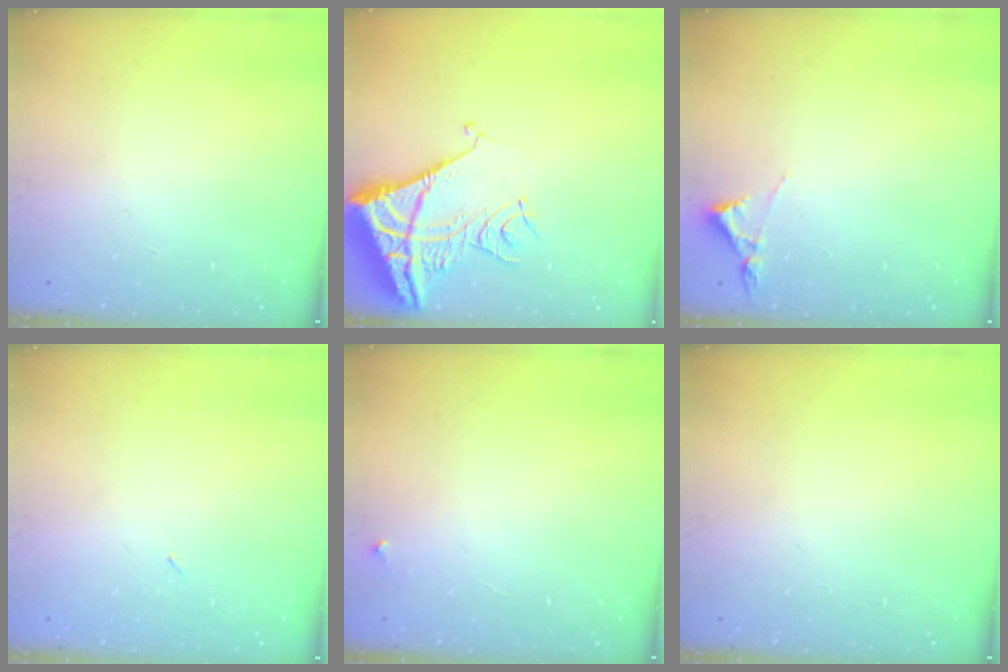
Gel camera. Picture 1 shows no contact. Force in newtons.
{"total": 12.2, "press": 12.1, "slide": 1.5}
{"total": 3.2, "press": 3.2, "slide": 0.5}
{"total": 2.1, "press": 1.9, "slide": 1.0}
{"total": 2.2, "press": 2.2, "slide": 0.1}
{"total": 0.0}